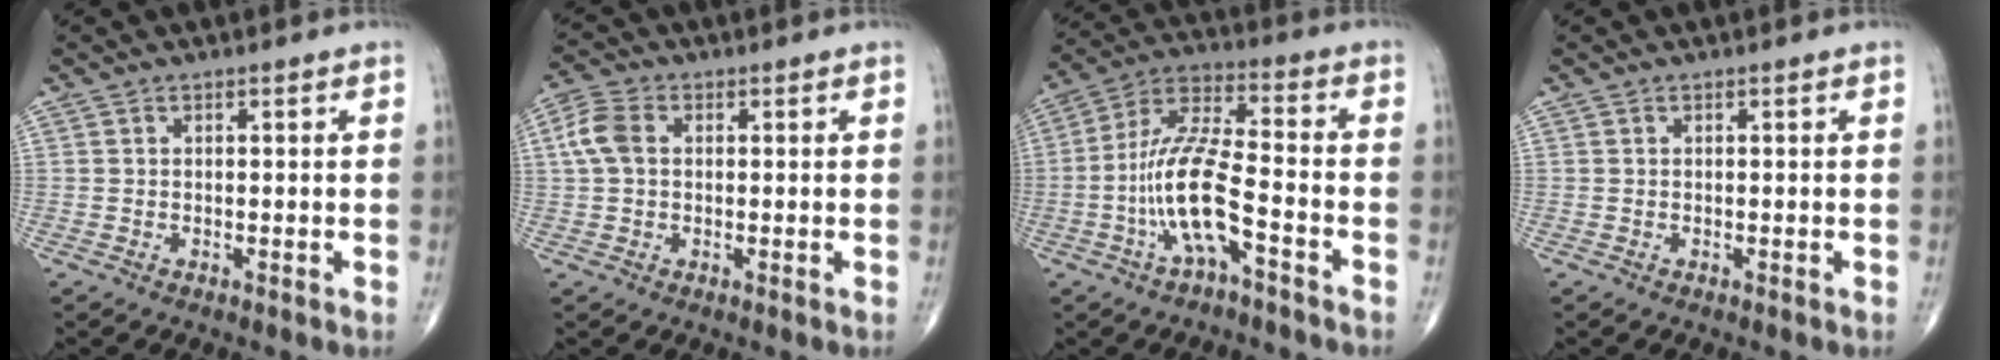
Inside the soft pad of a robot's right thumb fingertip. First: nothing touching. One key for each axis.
{"total": 5.8, "fx": 0.8, "fy": 4.0, "fz": 4.1, "tx": -0.098, "ty": 0.015, "tz": 0.012}
{"total": 13.2, "fx": -4.6, "fy": 3.6, "fz": 11.8, "tx": -0.245, "ty": 0.047, "tz": -0.087}
{"total": 0.0}